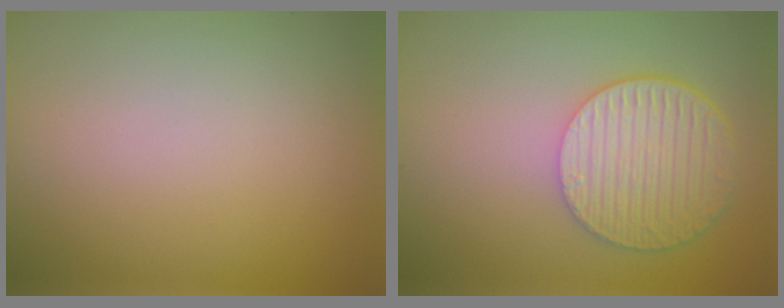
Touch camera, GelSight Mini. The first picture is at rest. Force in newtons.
{"total": 6.1, "press": 4.8, "slide": 3.8}